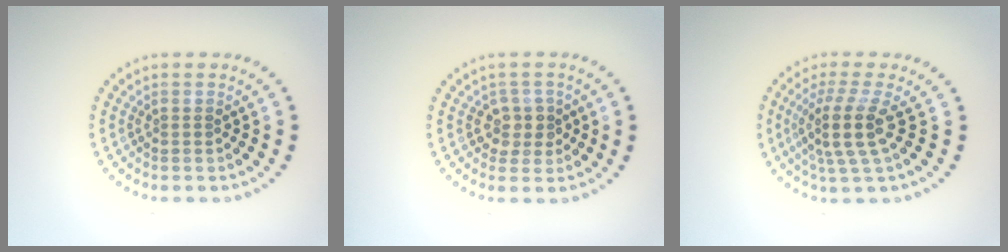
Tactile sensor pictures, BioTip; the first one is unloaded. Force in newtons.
{"total": 1.8, "press": 1.7, "slide": 0.6}
{"total": 3.9, "press": 2.9, "slide": 2.6}